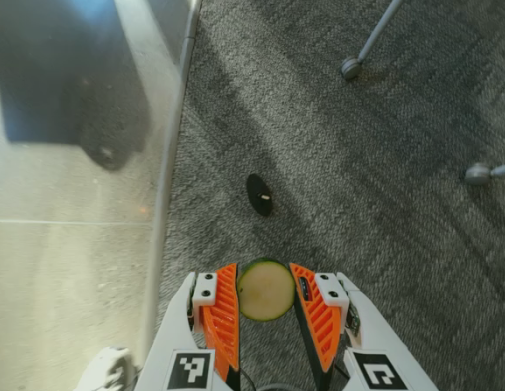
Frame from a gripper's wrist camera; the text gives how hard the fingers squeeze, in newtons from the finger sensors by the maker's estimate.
{"total": 12.3, "left": 12.6, "right": 12.0}